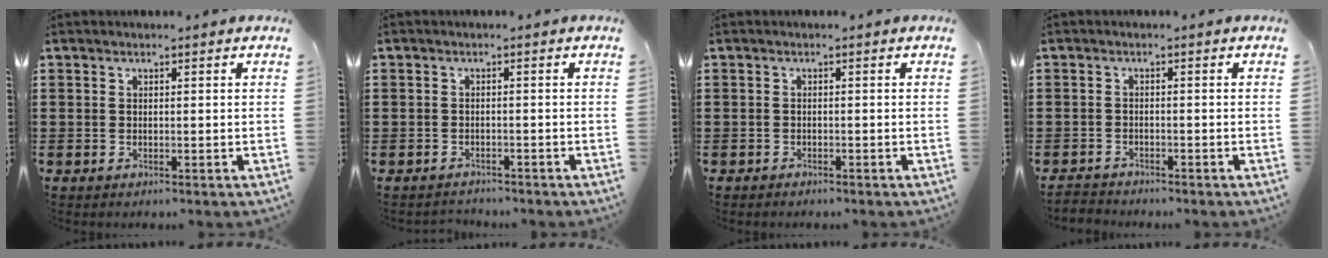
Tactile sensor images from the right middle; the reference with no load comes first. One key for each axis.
{"total": 1.6, "fx": -1.5, "fy": 0.5, "fz": -0.3, "tx": 0.000, "ty": 0.001, "tz": -0.035}
{"total": 0.9, "fx": -0.9, "fy": 0.2, "fz": -0.1, "tx": -0.002, "ty": 0.000, "tz": -0.019}
{"total": 1.8, "fx": -1.7, "fy": 0.3, "fz": -0.2, "tx": -0.004, "ty": -0.002, "tz": -0.038}